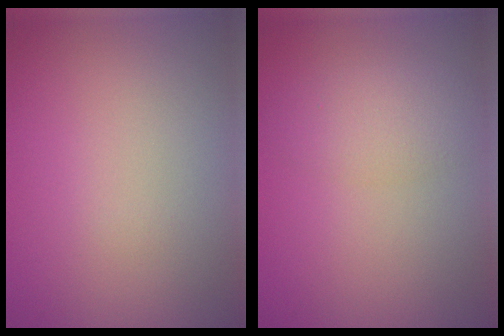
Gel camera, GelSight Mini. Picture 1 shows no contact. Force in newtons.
{"total": 2.8, "press": 2.8, "slide": 0.2}